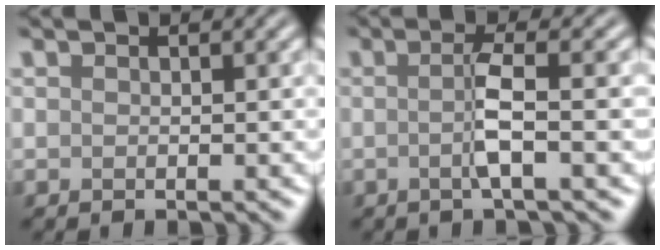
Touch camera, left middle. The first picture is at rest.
{"total": 3.3, "force": [-0.3, 0.4, 3.2], "torque": [-0.058, 0.000, -0.010]}